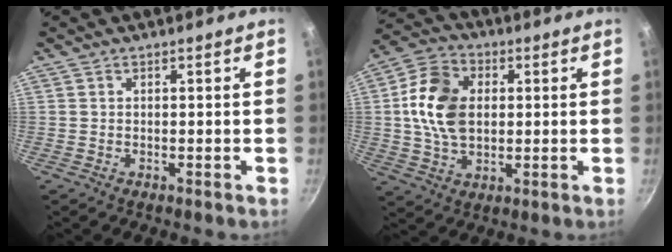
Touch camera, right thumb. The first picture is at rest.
{"total": 13.4, "force": [1.4, 9.2, 9.6], "torque": [-0.158, 0.007, 0.015]}